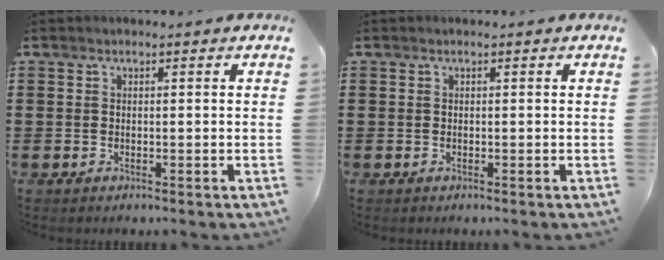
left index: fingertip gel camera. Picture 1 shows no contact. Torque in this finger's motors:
{"motor_torque": [0.01, 0.01, 0.00, 0.01]}